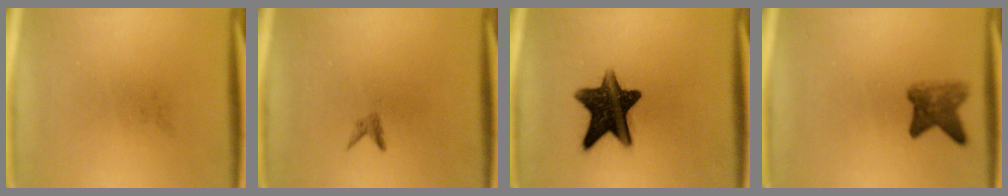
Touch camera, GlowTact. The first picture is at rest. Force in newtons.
{"total": 0.8}
{"total": 12.8}
{"total": 4.2}